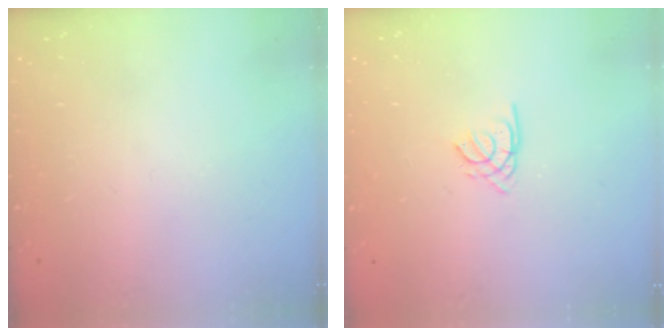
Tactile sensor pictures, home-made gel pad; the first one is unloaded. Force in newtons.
{"total": 1.1, "press": 1.1, "slide": 0.3}